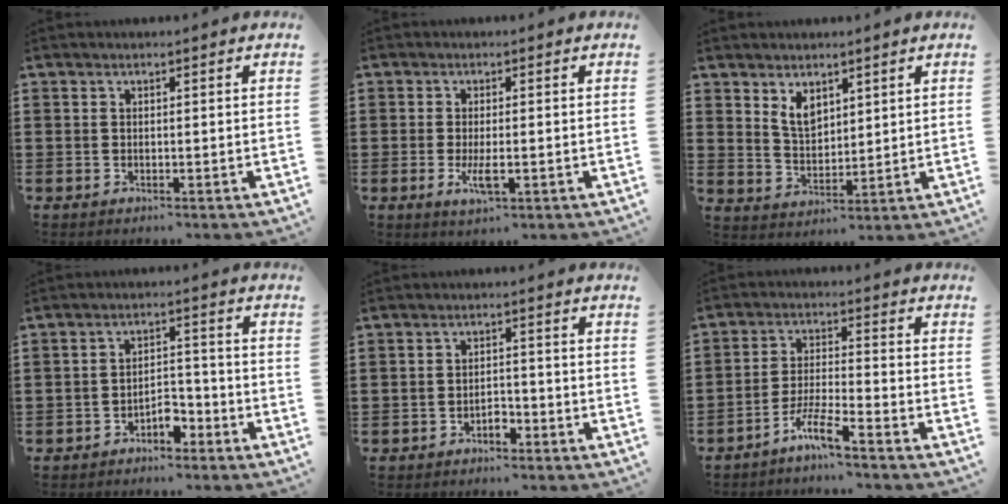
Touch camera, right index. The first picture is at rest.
{"total": 3.8, "force": [-1.0, 1.3, 3.4], "torque": [-0.078, -0.006, -0.024]}
{"total": 4.7, "force": [2.9, 2.7, 2.6], "torque": [-0.060, 0.003, 0.053]}
{"total": 3.8, "force": [-2.8, 1.8, 1.9], "torque": [-0.035, 0.010, -0.055]}
{"total": 2.4, "force": [-1.7, 1.1, 1.2], "torque": [-0.028, 0.003, -0.035]}
{"total": 6.1, "force": [-4.9, 0.2, 3.7], "torque": [-0.089, -0.009, -0.098]}